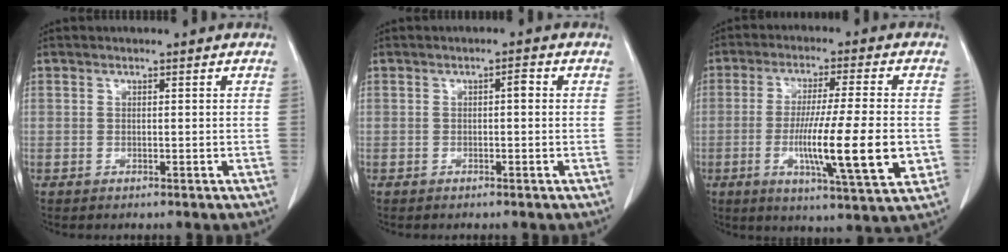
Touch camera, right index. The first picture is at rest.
{"total": 1.2, "force": [0.1, 0.4, 1.2], "torque": [-0.018, 0.005, 0.003]}
{"total": 14.5, "force": [-2.8, 0.7, 14.2], "torque": [-0.237, -0.021, -0.044]}